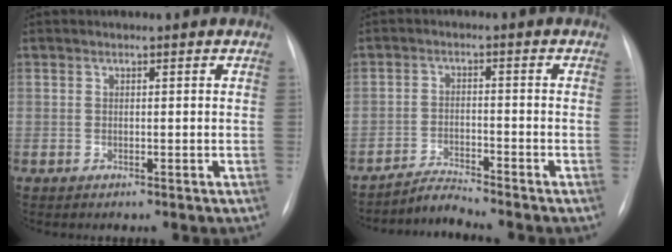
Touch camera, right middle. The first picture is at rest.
{"total": 3.6, "force": [-3.4, -1.1, -0.4], "torque": [0.001, -0.019, -0.060]}